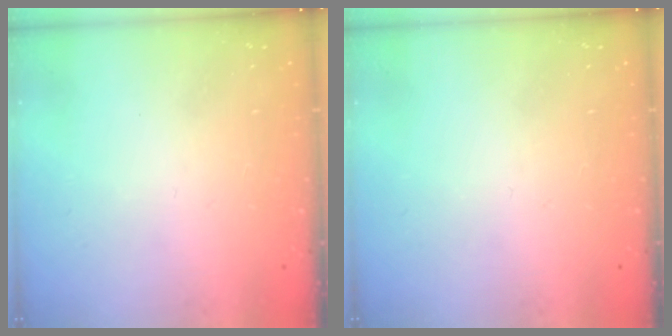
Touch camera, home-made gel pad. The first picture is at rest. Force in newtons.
{"total": 0.0}